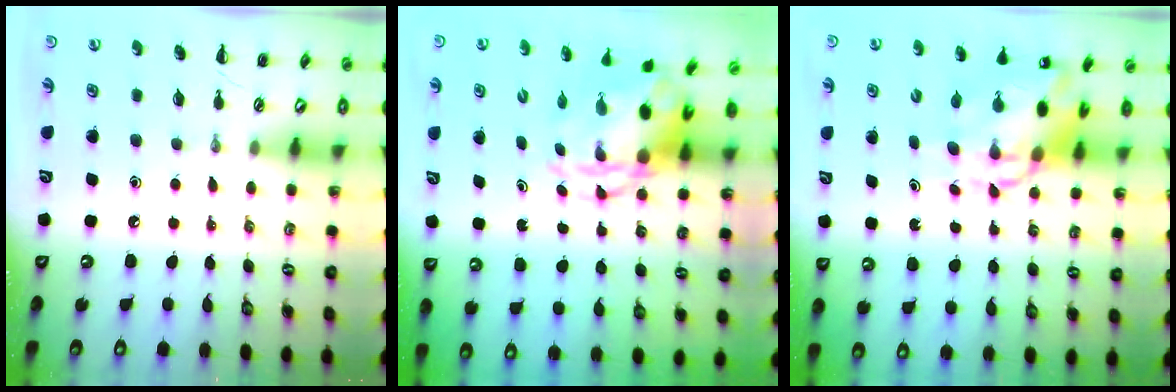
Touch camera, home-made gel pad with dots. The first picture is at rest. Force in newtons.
{"total": 6.0, "press": 5.8, "slide": 1.6}
{"total": 9.0, "press": 8.7, "slide": 2.3}